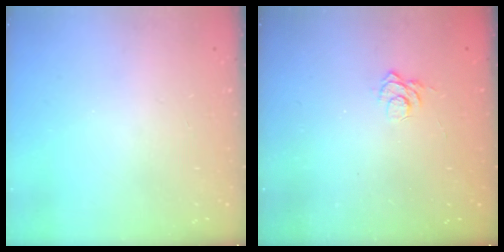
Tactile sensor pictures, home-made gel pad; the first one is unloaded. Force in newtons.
{"total": 2.8, "press": 2.4, "slide": 1.4}